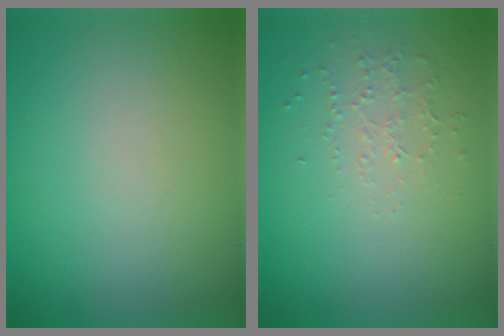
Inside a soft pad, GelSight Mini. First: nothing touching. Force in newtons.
{"total": 1.0, "press": 0.6, "slide": 0.8}